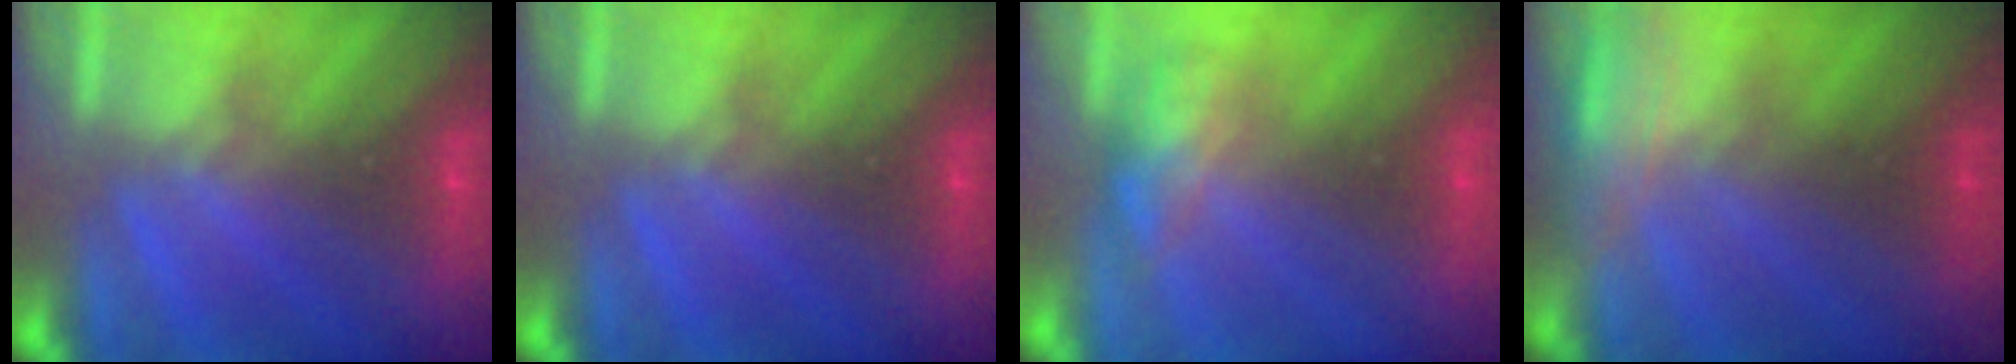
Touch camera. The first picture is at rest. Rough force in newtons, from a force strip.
{"total": 0.0}
{"total": 2.7}
{"total": 2.9}